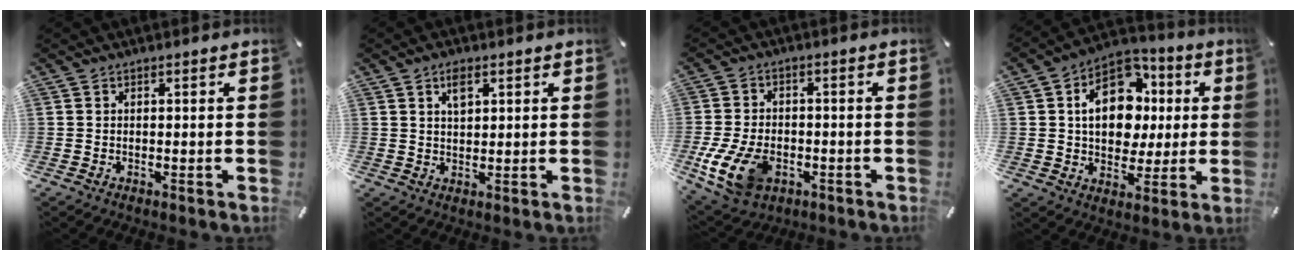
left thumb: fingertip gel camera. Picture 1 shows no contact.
{"total": 3.7, "force": [1.9, 2.0, 2.5], "torque": [-0.040, -0.003, 0.029]}
{"total": 12.2, "force": [-3.8, 8.4, 8.0], "torque": [-0.172, 0.006, -0.066]}
{"total": 15.6, "force": [2.4, 11.9, 9.7], "torque": [-0.166, 0.005, 0.047]}